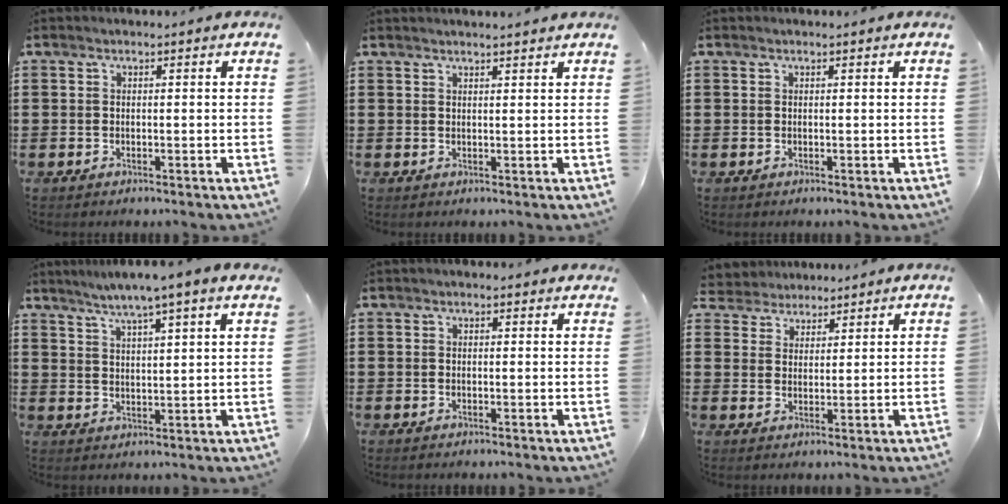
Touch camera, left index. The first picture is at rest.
{"total": 1.4, "force": [1.3, -0.1, 0.4], "torque": [-0.009, 0.000, 0.025]}
{"total": 0.0}
{"total": 4.7, "force": [3.8, -0.6, 2.7], "torque": [-0.064, -0.015, 0.063]}
{"total": 0.7, "force": [0.5, 0.4, 0.4], "torque": [-0.009, 0.005, 0.008]}
{"total": 3.6, "force": [3.2, 1.5, -0.5], "torque": [-0.008, -0.006, 0.059]}